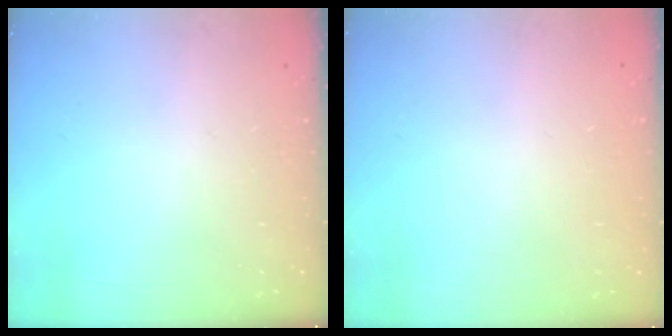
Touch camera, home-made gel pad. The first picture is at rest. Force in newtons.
{"total": 0.0}